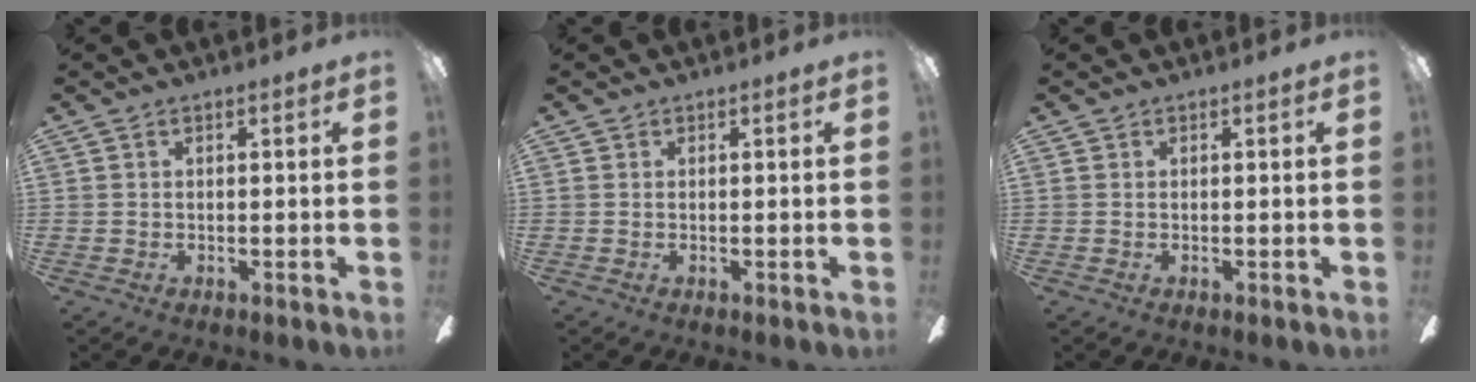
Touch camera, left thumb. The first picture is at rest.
{"total": 0.0}
{"total": 0.0}